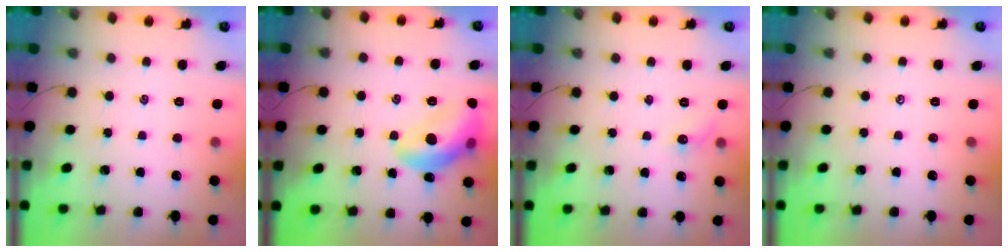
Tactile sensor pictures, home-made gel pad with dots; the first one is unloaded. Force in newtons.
{"total": 15.0, "press": 14.9, "slide": 1.6}
{"total": 4.4, "press": 4.2, "slide": 1.2}
{"total": 0.0}